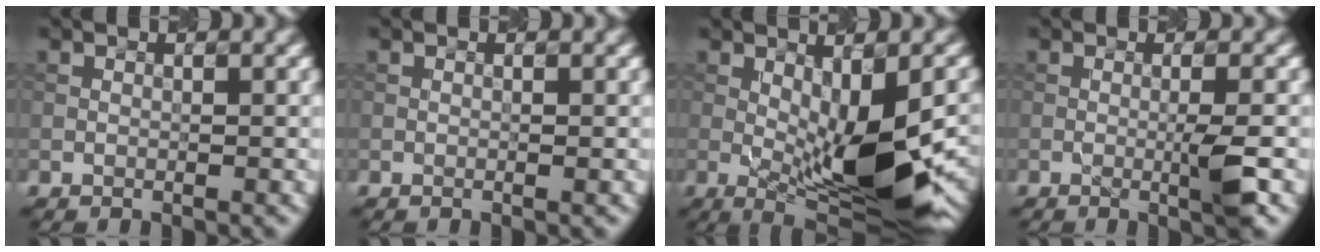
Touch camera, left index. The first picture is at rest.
{"total": 0.0}
{"total": 9.8, "force": [-1.2, 2.8, 9.3], "torque": [-0.149, -0.016, -0.009]}
{"total": 2.8, "force": [-0.5, 0.4, 2.7], "torque": [-0.042, -0.006, -0.005]}